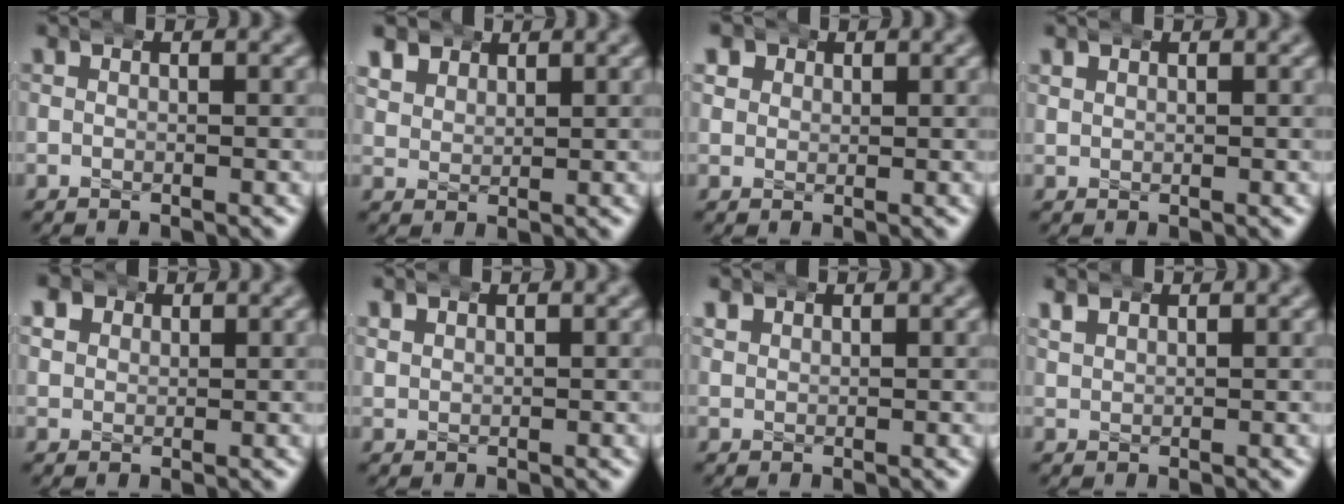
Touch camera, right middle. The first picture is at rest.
{"total": 2.9, "force": [2.3, 1.8, 0.6], "torque": [-0.023, -0.005, 0.045]}
{"total": 3.1, "force": [1.3, 2.6, 0.9], "torque": [-0.022, -0.005, 0.024]}
{"total": 0.8, "force": [0.8, 0.3, -0.1], "torque": [0.005, 0.002, 0.015]}
{"total": 2.9, "force": [1.2, 2.4, 0.9], "torque": [-0.019, -0.005, 0.024]}
{"total": 1.1, "force": [1.0, 0.5, 0.0], "torque": [-0.001, 0.001, 0.022]}
{"total": 1.4, "force": [1.1, 0.8, 0.2], "torque": [-0.004, -0.001, 0.023]}
{"total": 1.8, "force": [1.5, 0.9, 0.4], "torque": [-0.008, 0.002, 0.030]}